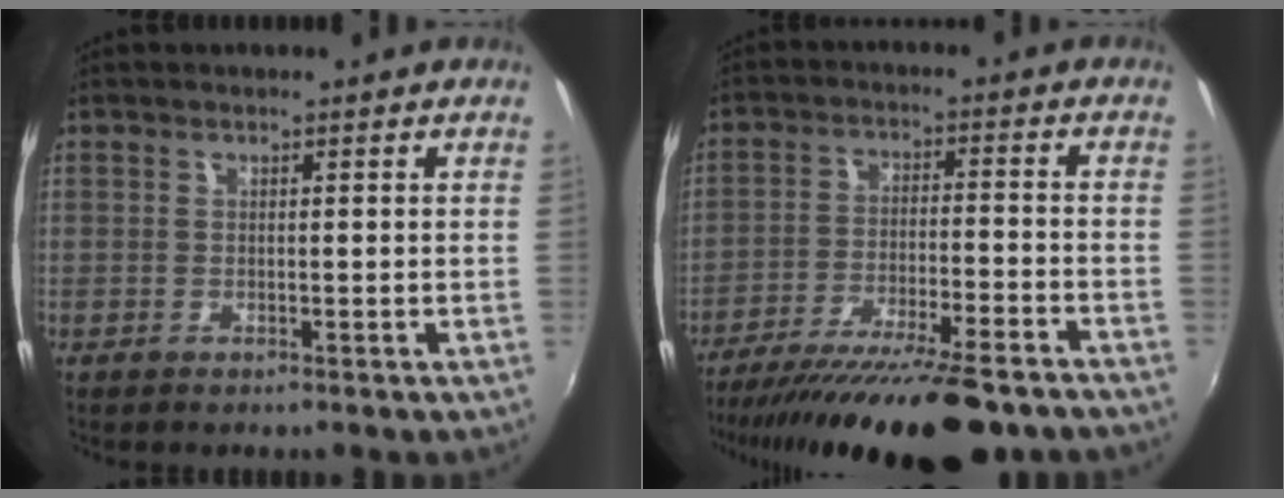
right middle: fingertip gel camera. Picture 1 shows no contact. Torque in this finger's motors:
{"motor_torque": [1.07, -1.07, 0.54, 0.21]}